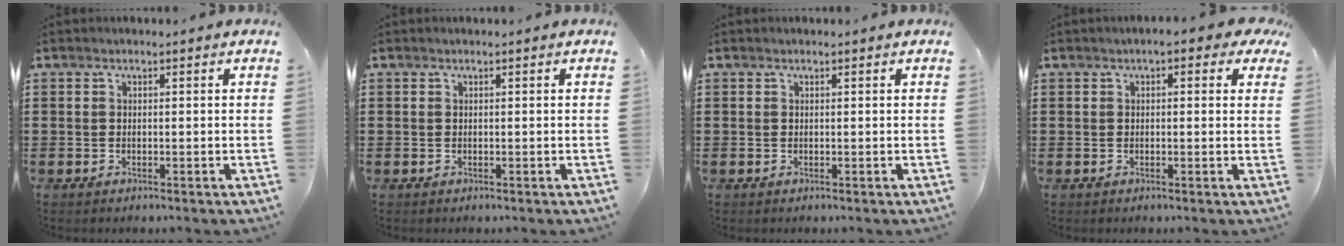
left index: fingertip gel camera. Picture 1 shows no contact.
{"total": 0.0}
{"total": 0.0}
{"total": 1.9, "force": [0.5, 0.7, 1.7], "torque": [-0.034, 0.007, 0.006]}